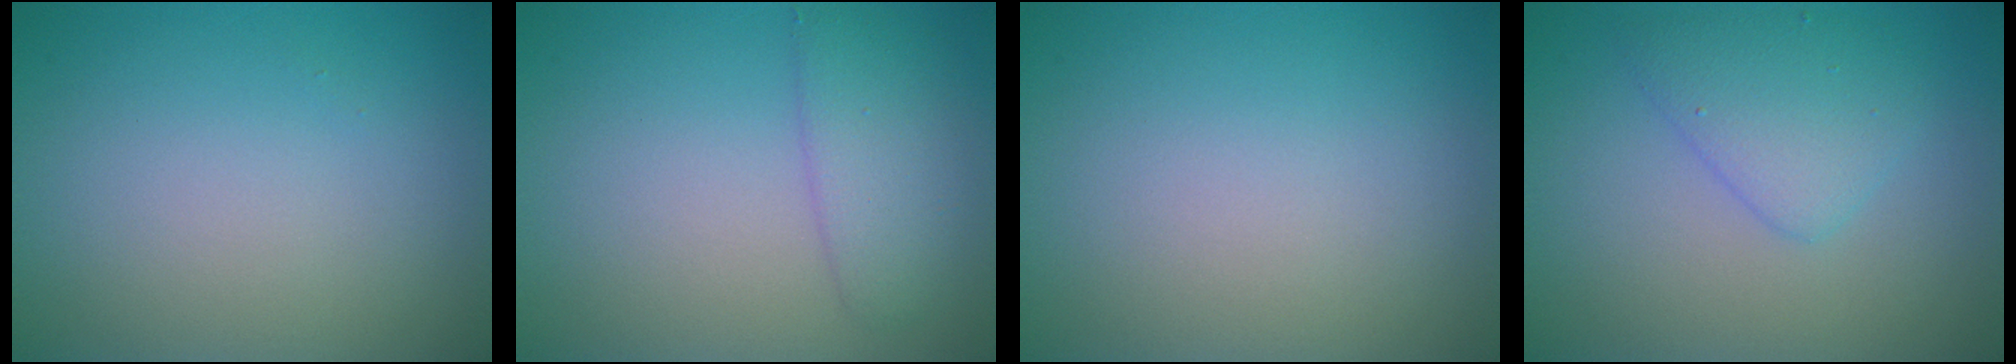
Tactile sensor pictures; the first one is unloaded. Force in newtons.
{"total": 2.9, "press": 2.9, "slide": 0.1}
{"total": 0.0}
{"total": 3.0, "press": 3.0, "slide": 0.2}